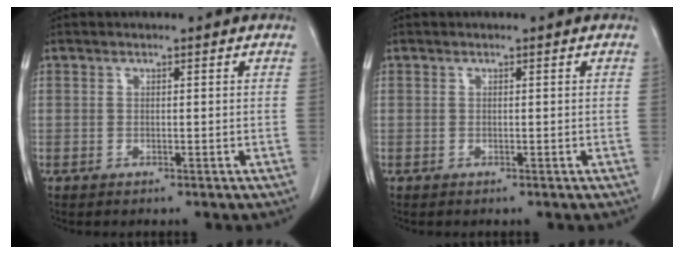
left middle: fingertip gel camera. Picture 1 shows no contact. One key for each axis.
{"total": 0.0}